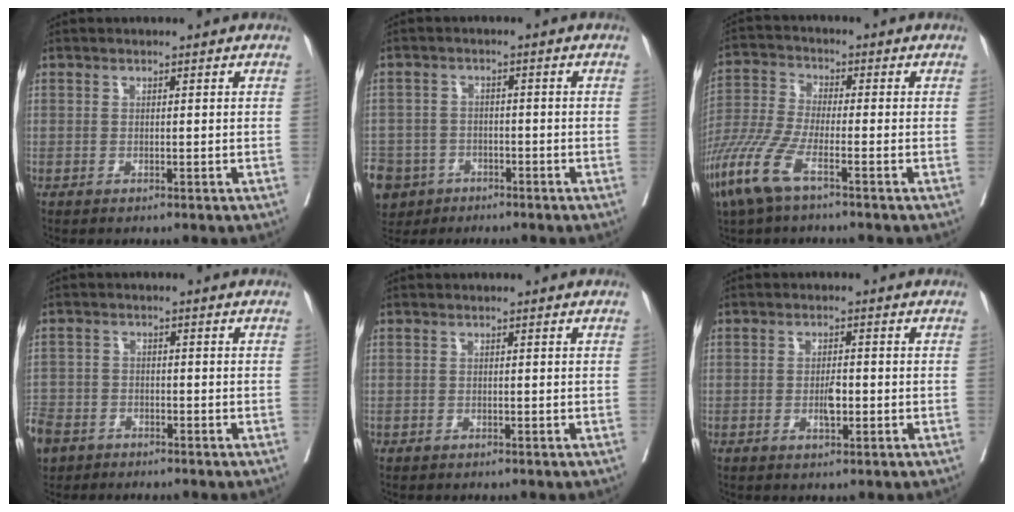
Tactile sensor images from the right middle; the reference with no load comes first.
{"total": 10.7, "force": [-6.2, 8.4, 2.2], "torque": [-0.101, -0.004, -0.100]}
{"total": 9.2, "force": [-5.3, 1.7, 7.3], "torque": [-0.177, -0.019, -0.112]}
{"total": 8.7, "force": [-5.9, 5.9, 2.4], "torque": [-0.101, -0.007, -0.112]}
{"total": 0.0}
{"total": 2.7, "force": [-0.7, 0.8, 2.5], "torque": [-0.048, 0.000, -0.009]}